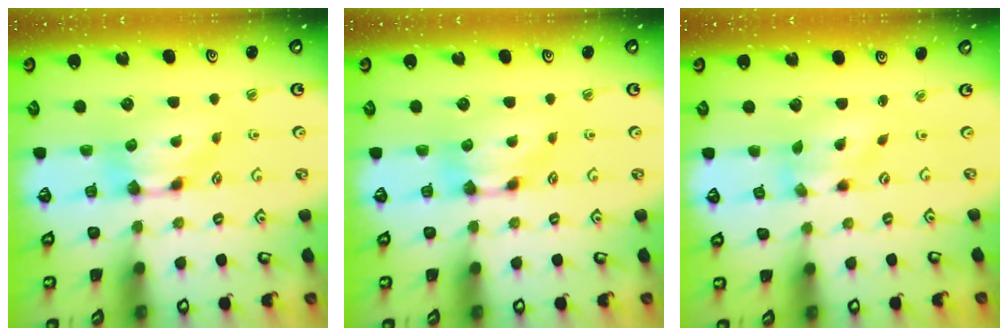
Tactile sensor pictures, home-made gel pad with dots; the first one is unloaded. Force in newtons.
{"total": 0.0}
{"total": 1.9, "press": 1.3, "slide": 1.4}